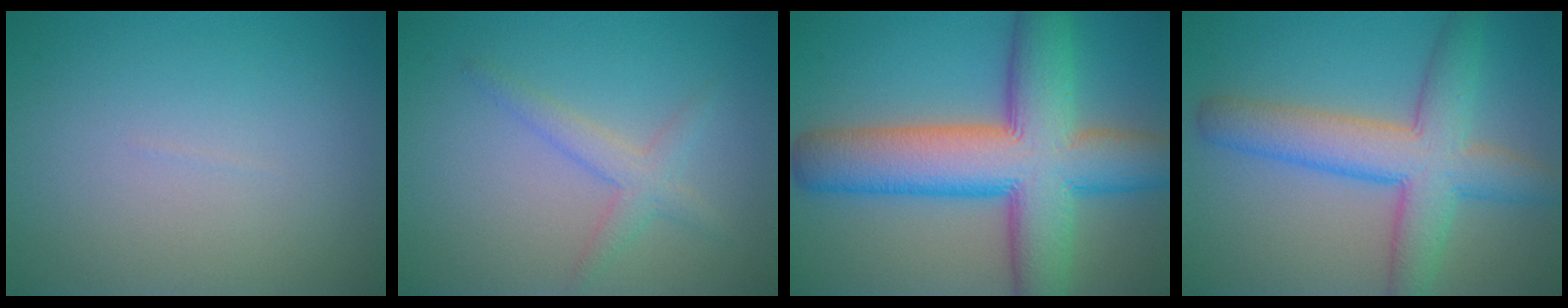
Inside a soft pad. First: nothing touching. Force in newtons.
{"total": 2.2, "press": 2.2, "slide": 0.1}
{"total": 12.6, "press": 12.6, "slide": 0.5}
{"total": 7.3, "press": 7.3, "slide": 0.1}